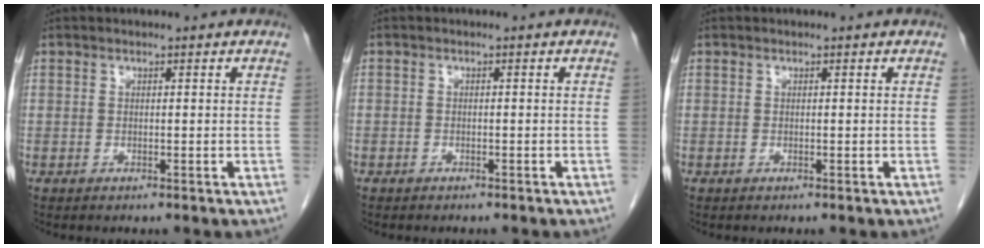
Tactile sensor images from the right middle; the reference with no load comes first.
{"total": 1.3, "force": [-1.0, 0.8, 0.0], "torque": [-0.010, 0.003, -0.018]}
{"total": 0.0}